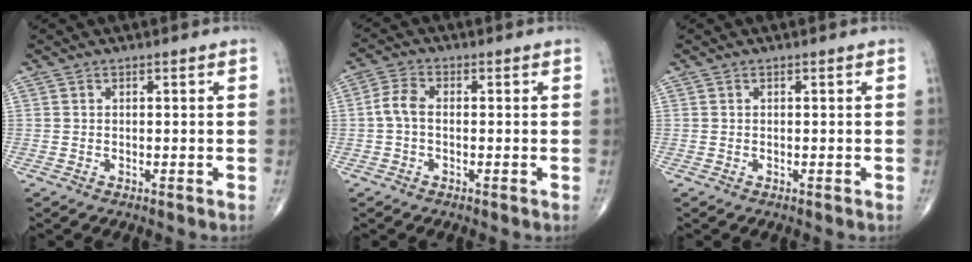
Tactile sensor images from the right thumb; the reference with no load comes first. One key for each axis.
{"total": 3.8, "fx": -0.4, "fy": 2.3, "fz": 3.1, "tx": -0.064, "ty": 0.012, "tz": -0.016}
{"total": 0.0}